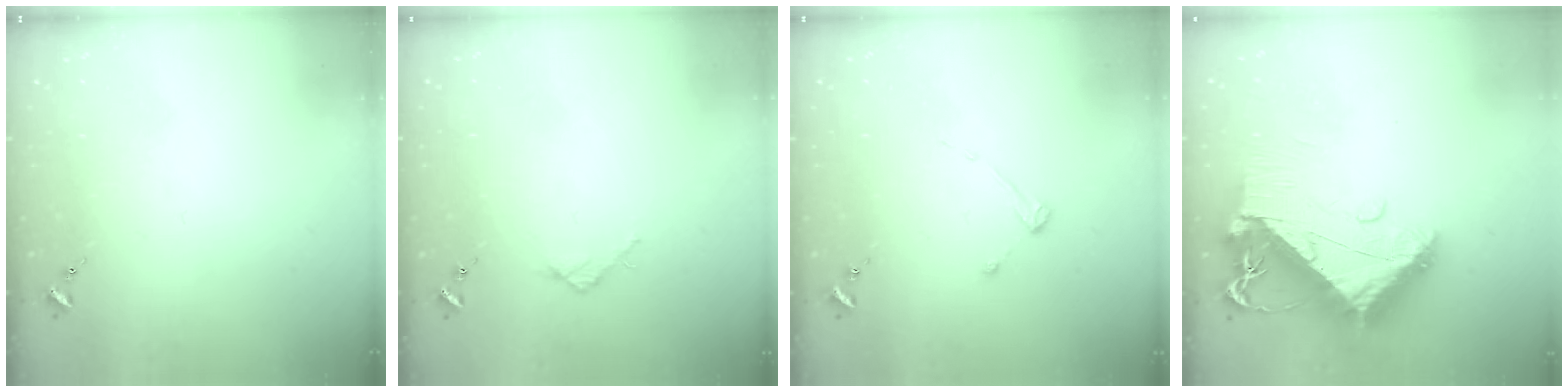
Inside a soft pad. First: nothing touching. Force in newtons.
{"total": 2.7, "press": 2.7, "slide": 0.3}
{"total": 2.6, "press": 2.5, "slide": 0.4}
{"total": 16.5, "press": 16.4, "slide": 1.8}